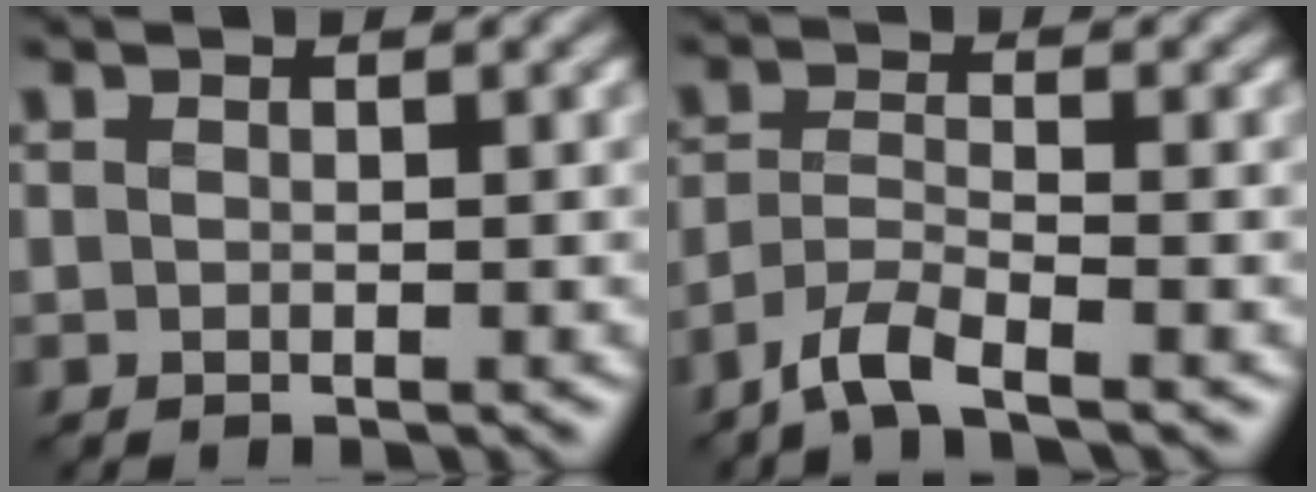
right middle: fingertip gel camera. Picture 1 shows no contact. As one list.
[{"total": 3.3, "force": [-2.5, 0.6, 2.0], "torque": [-0.042, 0.001, -0.063]}]